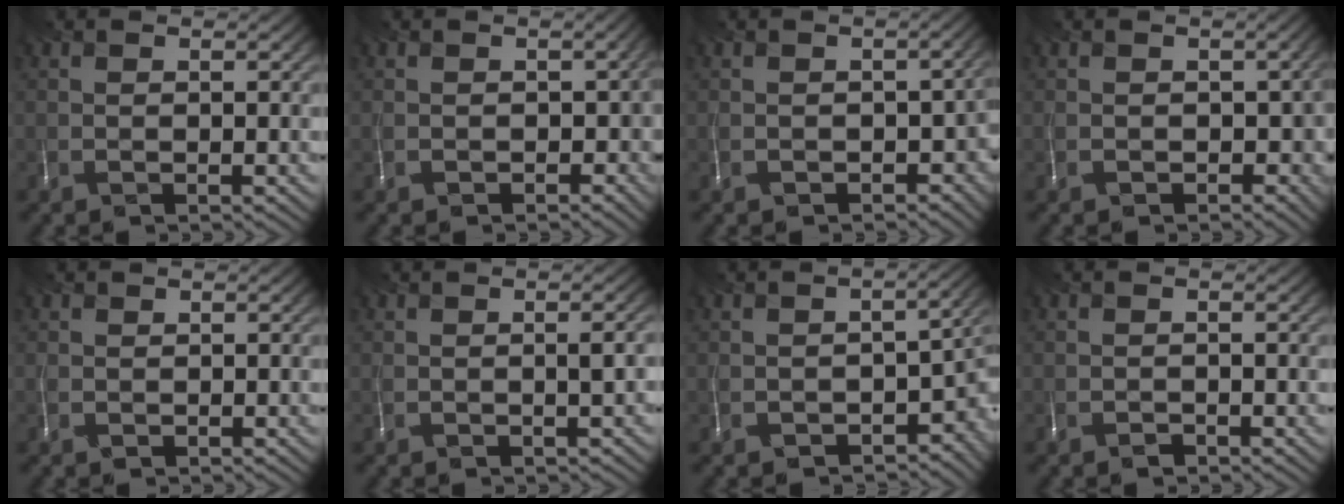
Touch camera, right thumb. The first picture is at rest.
{"total": 3.6, "force": [-1.7, 2.6, 1.8], "torque": [-0.026, -0.015, -0.024]}
{"total": 5.7, "force": [-2.8, 3.7, 3.3], "torque": [-0.045, -0.027, -0.042]}
{"total": 3.9, "force": [-1.6, 2.8, 2.1], "torque": [-0.032, -0.014, -0.023]}
{"total": 0.6, "force": [0.1, 0.3, -0.5], "torque": [0.005, -0.003, 0.007]}
{"total": 2.0, "force": [-0.5, 0.5, 1.9], "torque": [-0.022, 0.008, -0.006]}
{"total": 8.1, "force": [-3.4, 4.5, 5.8], "torque": [-0.088, -0.038, -0.043]}
{"total": 0.9, "force": [-0.9, 0.2, -0.2], "torque": [0.006, -0.006, -0.013]}